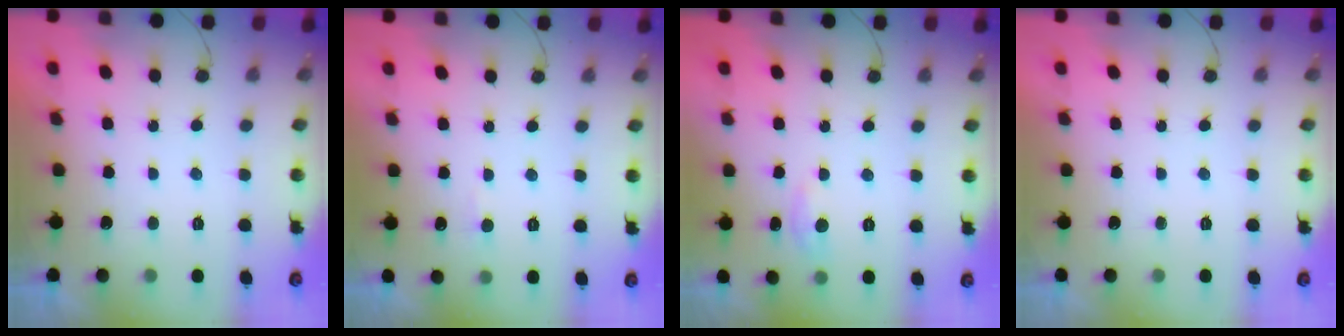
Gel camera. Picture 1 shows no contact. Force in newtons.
{"total": 3.7, "press": 3.7, "slide": 0.4}
{"total": 5.0, "press": 5.0, "slide": 0.5}
{"total": 0.0}